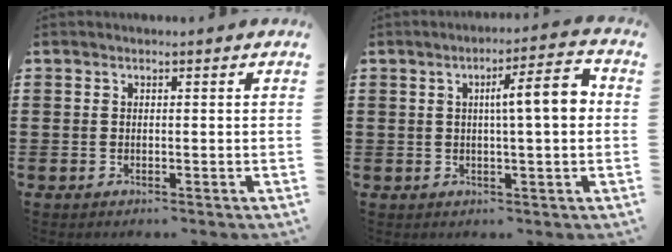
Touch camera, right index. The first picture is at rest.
{"total": 7.5, "force": [1.1, 0.9, 7.4], "torque": [-0.115, -0.007, 0.006]}